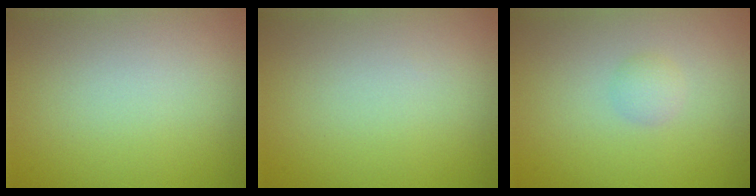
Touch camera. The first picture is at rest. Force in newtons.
{"total": 0.0}
{"total": 1.1, "press": 1.1, "slide": 0.0}